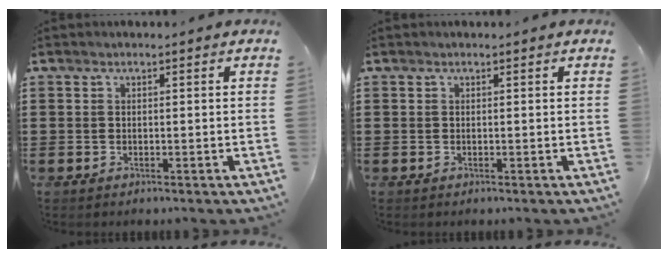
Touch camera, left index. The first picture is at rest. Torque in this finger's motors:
{"motor_torque": [-0.01, 0.01, 0.00, 0.00]}